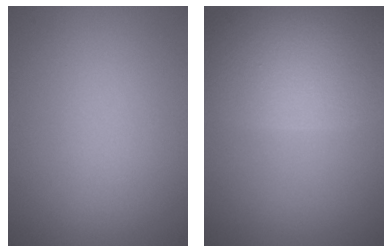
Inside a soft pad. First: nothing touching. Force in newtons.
{"total": 8.0, "press": 8.0, "slide": 0.7}